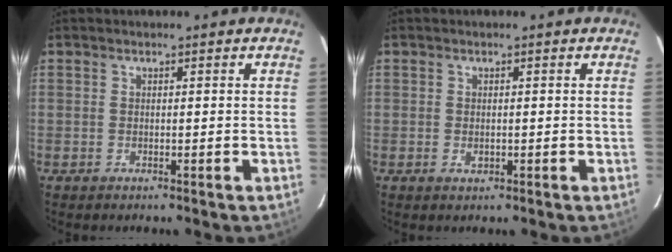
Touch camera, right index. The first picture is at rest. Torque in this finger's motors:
{"motor_torque": [-0.05, 0.02, -0.03, 0.02]}